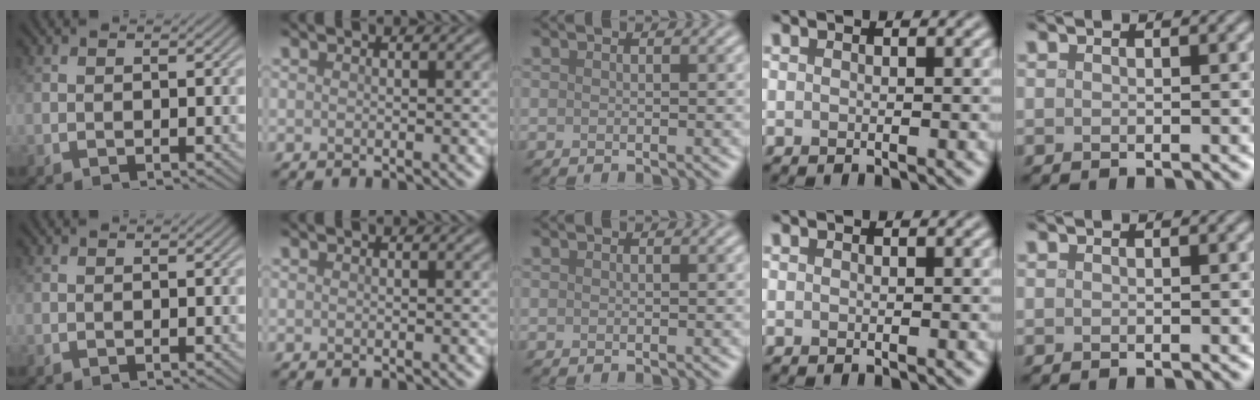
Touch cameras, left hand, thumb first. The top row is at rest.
{}